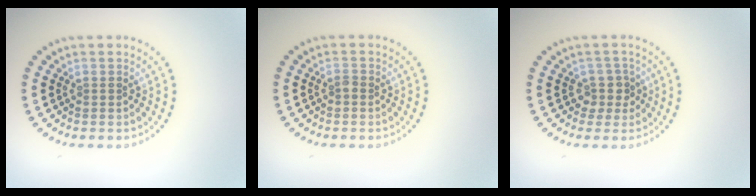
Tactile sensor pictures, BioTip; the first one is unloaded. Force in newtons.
{"total": 0.6, "press": 0.5, "slide": 0.3}
{"total": 2.0, "press": 1.5, "slide": 1.3}